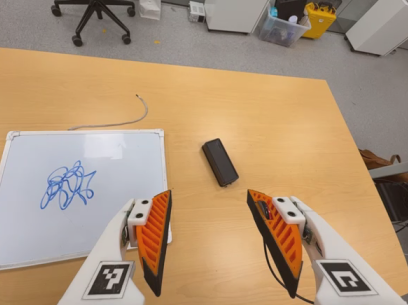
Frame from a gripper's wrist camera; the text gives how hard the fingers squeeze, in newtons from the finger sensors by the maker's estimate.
{"total": 0.0}